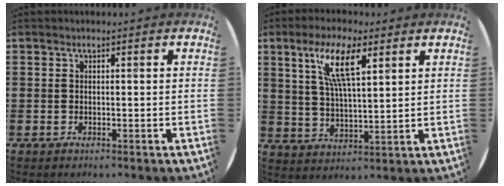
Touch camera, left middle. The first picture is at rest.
{"total": 9.0, "force": [5.2, 2.5, 6.9], "torque": [-0.144, 0.001, 0.089]}